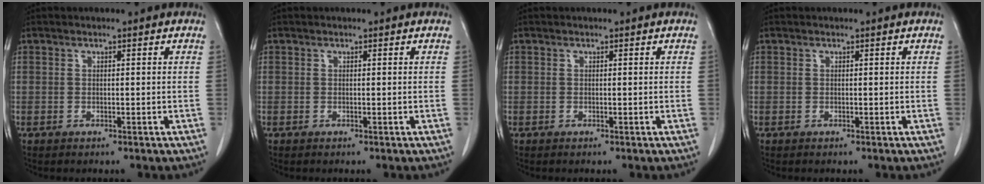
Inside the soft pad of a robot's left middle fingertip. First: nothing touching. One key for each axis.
{"total": 0.0}
{"total": 0.0}
{"total": 0.0}